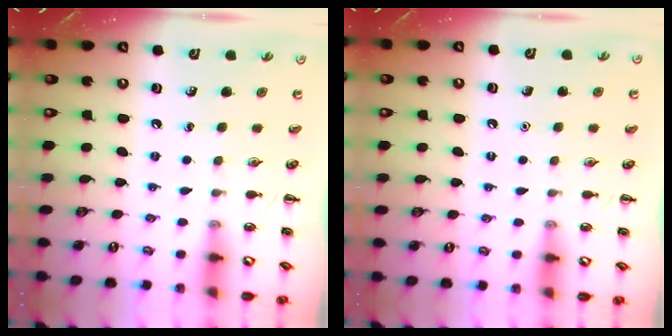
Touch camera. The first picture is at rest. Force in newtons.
{"total": 1.6, "press": 1.6, "slide": 0.1}